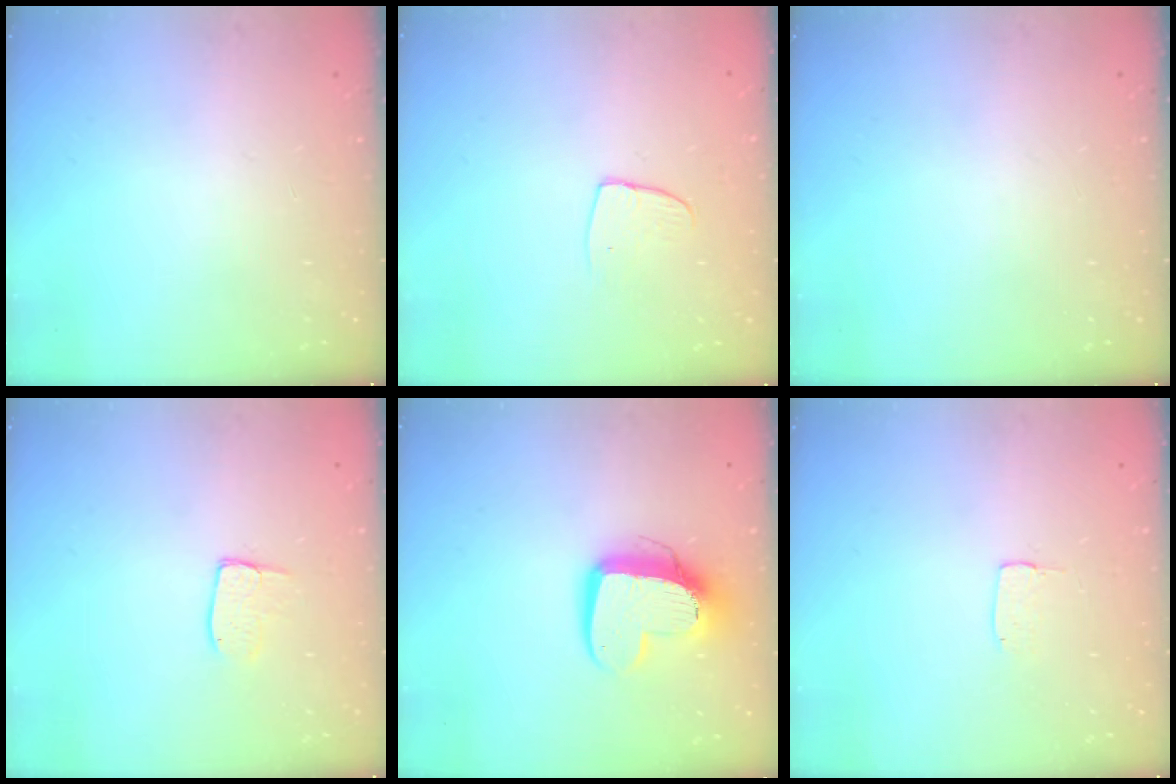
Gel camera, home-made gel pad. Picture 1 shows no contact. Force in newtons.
{"total": 4.3, "press": 4.3, "slide": 0.3}
{"total": 0.0}
{"total": 5.3, "press": 5.3, "slide": 0.4}
{"total": 13.3, "press": 13.2, "slide": 1.2}
{"total": 2.9, "press": 2.9, "slide": 0.2}